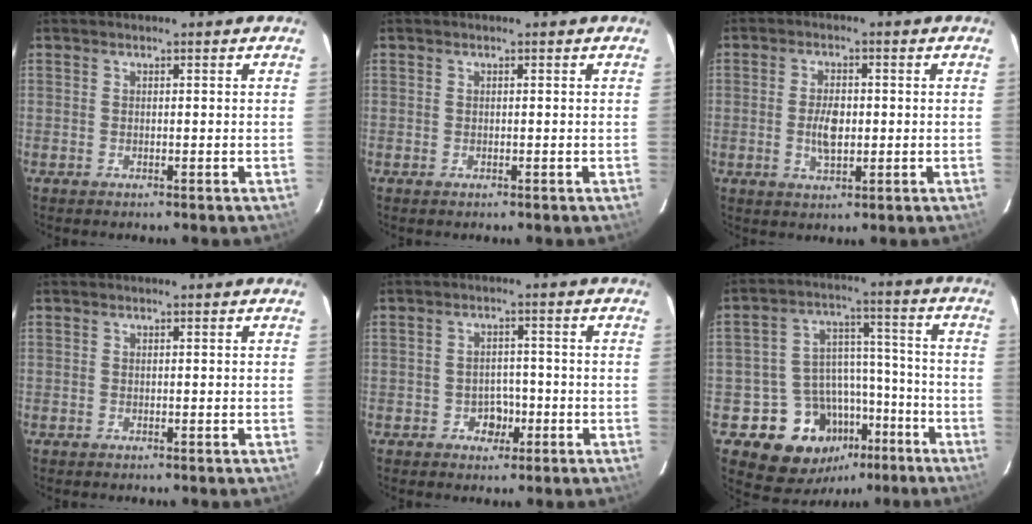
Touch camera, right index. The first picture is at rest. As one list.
[{"total": 0.0}, {"total": 5.2, "force": [-0.5, 2.7, 4.4], "torque": [-0.085, -0.001, -0.005]}, {"total": 0.0}, {"total": 3.6, "force": [-1.4, 3.0, 1.3], "torque": [-0.028, 0.010, -0.011]}, {"total": 14.5, "force": [-7.8, 11.2, 4.7], "torque": [-0.093, 0.050, -0.094]}]